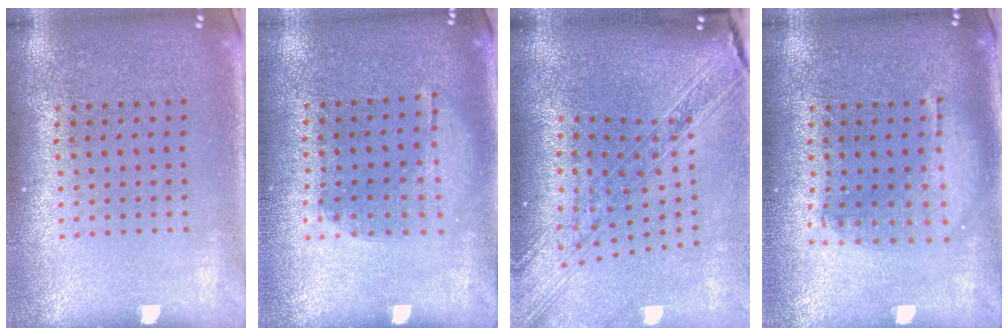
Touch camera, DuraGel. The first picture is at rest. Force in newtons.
{"total": 1.1, "press": 0.8, "slide": 0.7}
{"total": 2.3, "press": 1.9, "slide": 1.3}
{"total": 1.6, "press": 1.4, "slide": 0.7}